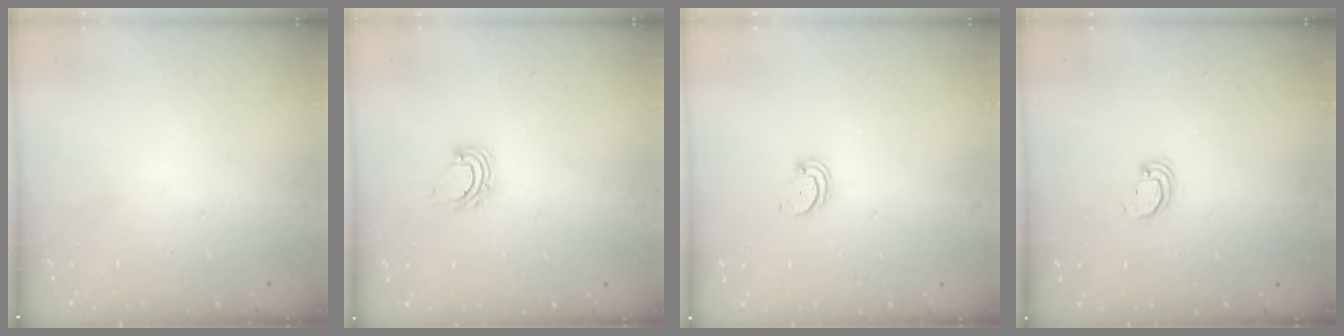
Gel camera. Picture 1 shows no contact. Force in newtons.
{"total": 4.0, "press": 4.0, "slide": 0.2}
{"total": 2.0, "press": 2.0, "slide": 0.2}
{"total": 2.9, "press": 2.9, "slide": 0.1}